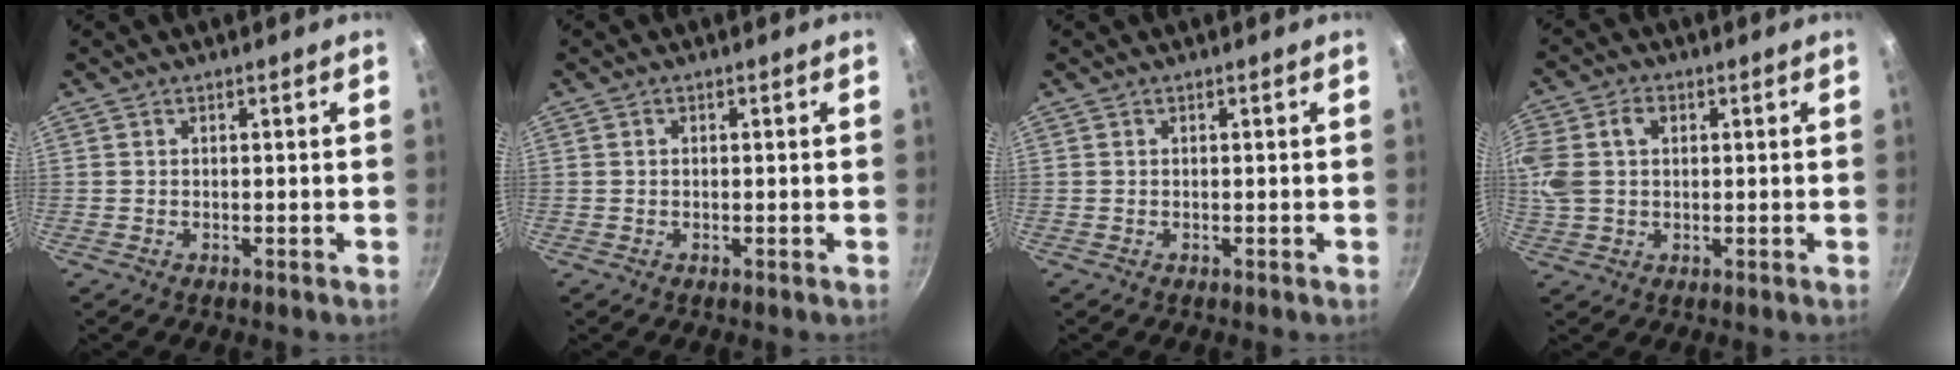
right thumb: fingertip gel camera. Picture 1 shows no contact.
{"total": 0.5, "force": [0.1, 0.5, 0.3], "torque": [-0.006, 0.004, 0.001]}
{"total": 0.0}
{"total": 15.3, "force": [3.4, 11.6, 9.4], "torque": [-0.217, 0.035, 0.058]}